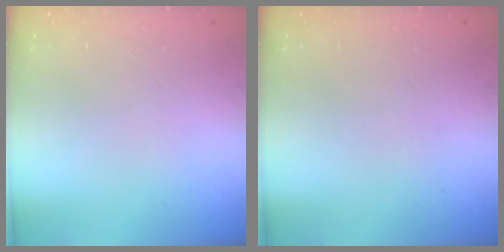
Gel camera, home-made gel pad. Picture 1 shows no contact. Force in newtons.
{"total": 0.0}